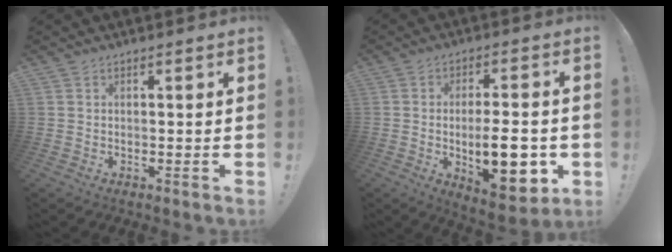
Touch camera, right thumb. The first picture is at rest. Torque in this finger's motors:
{"motor_torque": [1.68, 2.30, 0.77, 0.21, 0.17]}